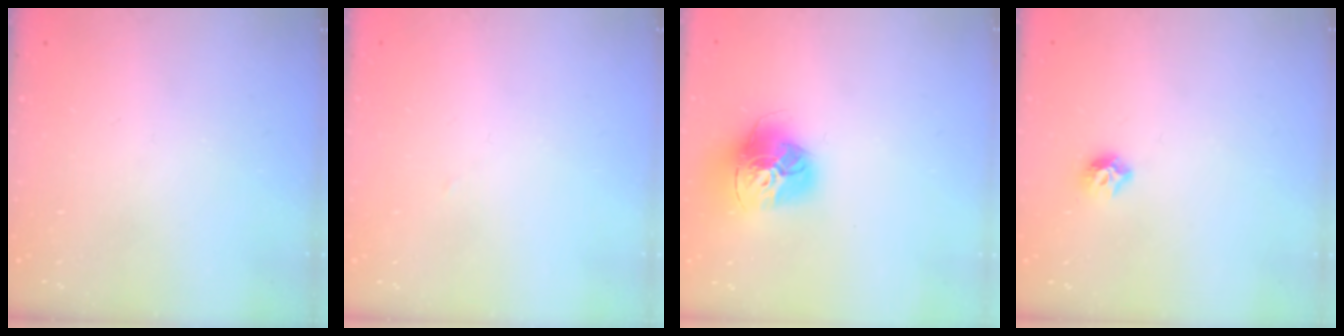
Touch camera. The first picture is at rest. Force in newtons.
{"total": 1.1, "press": 1.1, "slide": 0.1}
{"total": 15.9, "press": 15.8, "slide": 1.4}
{"total": 5.8, "press": 5.7, "slide": 0.9}